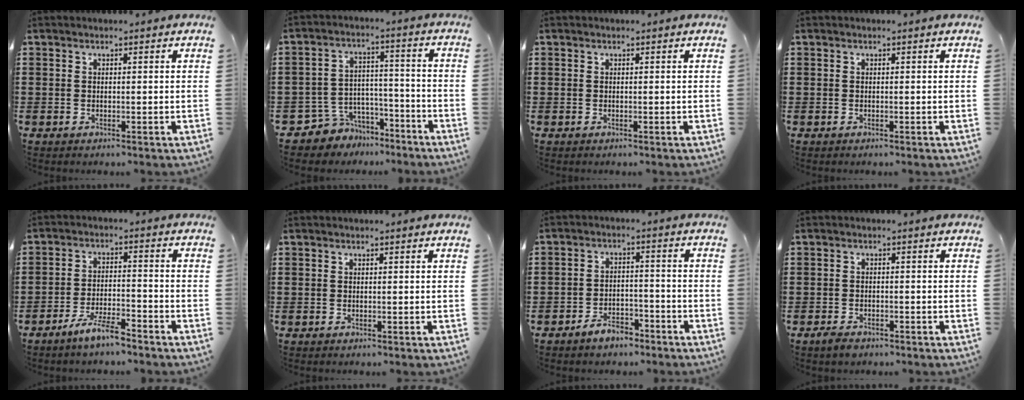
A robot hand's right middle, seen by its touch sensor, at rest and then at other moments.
{"total": 5.6, "force": [-5.0, 2.6, -0.1], "torque": [-0.015, 0.013, -0.103]}
{"total": 0.0}
{"total": 0.0}
{"total": 5.6, "force": [-4.6, 0.8, 3.0], "torque": [-0.061, 0.001, -0.088]}
{"total": 0.0}
{"total": 4.1, "force": [-3.7, 1.4, 0.9], "torque": [-0.016, 0.011, -0.074]}
{"total": 1.3, "force": [-1.1, 0.5, 0.6], "torque": [-0.022, -0.006, -0.023]}